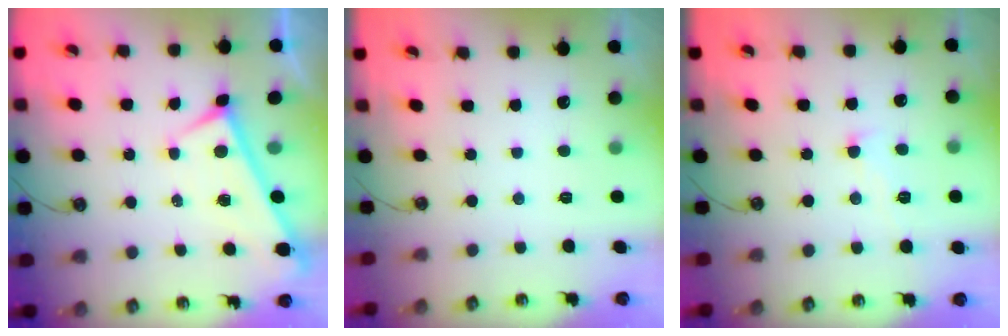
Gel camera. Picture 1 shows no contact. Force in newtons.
{"total": 0.0}
{"total": 0.9, "press": 0.7, "slide": 0.6}